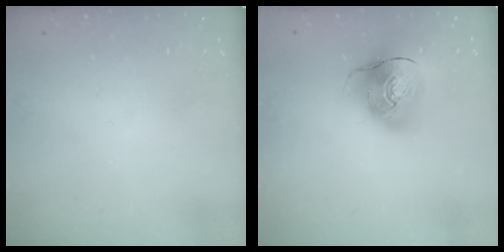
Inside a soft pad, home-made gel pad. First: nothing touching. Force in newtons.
{"total": 13.0, "press": 12.8, "slide": 2.4}